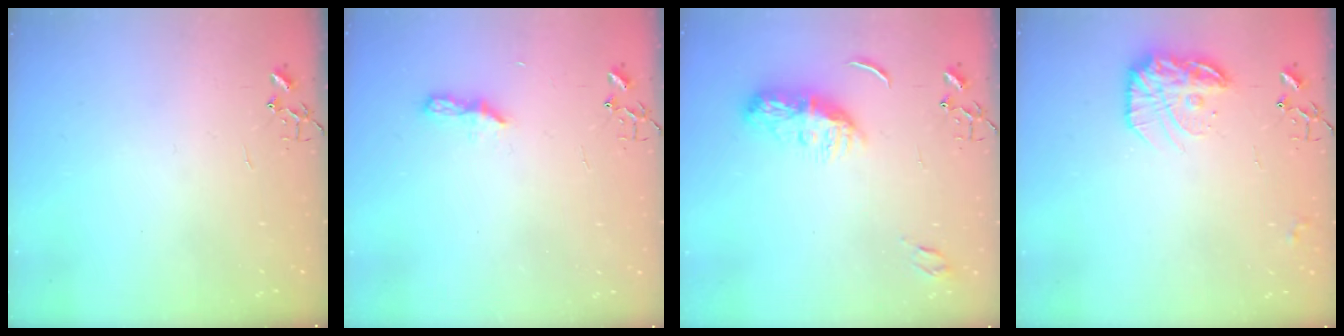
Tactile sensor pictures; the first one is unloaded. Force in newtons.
{"total": 5.9, "press": 5.8, "slide": 0.7}
{"total": 9.4, "press": 9.4, "slide": 0.4}
{"total": 15.4, "press": 15.3, "slide": 0.8}